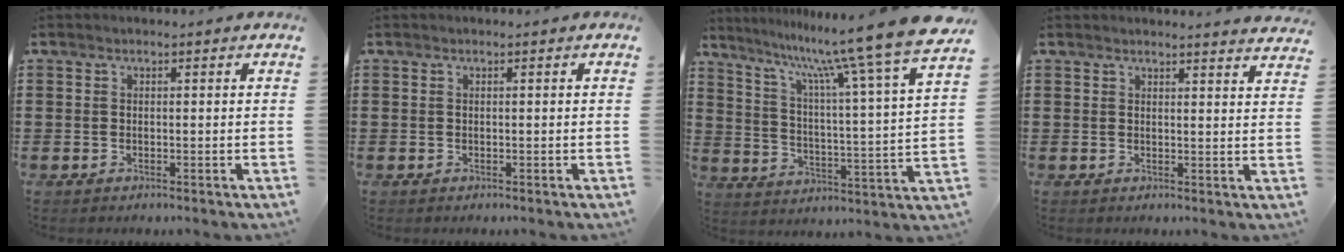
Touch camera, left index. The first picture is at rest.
{"total": 0.0}
{"total": 11.4, "force": [9.6, -1.7, 5.9], "torque": [-0.127, -0.082, 0.144]}
{"total": 2.4, "force": [2.3, -0.4, 0.1], "torque": [0.000, -0.013, 0.042]}